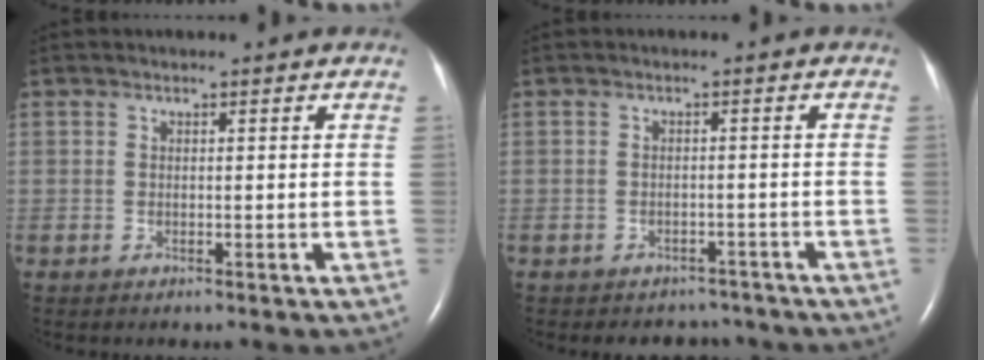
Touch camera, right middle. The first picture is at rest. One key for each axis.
{"total": 4.5, "fx": -4.0, "fy": 2.1, "fz": 0.0, "tx": -0.002, "ty": 0.011, "tz": -0.046}